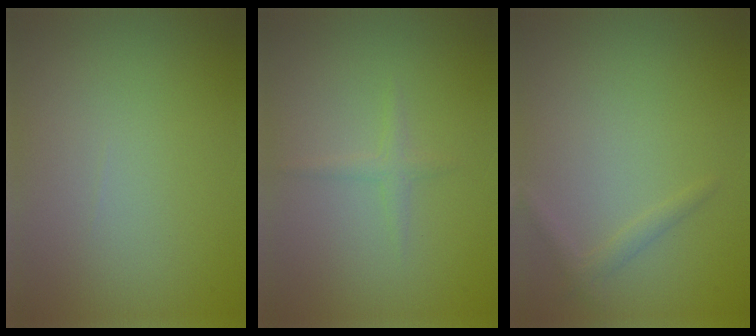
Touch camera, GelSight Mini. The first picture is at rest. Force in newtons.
{"total": 1.1, "press": 1.1, "slide": 0.0}
{"total": 1.1, "press": 1.1, "slide": 0.0}